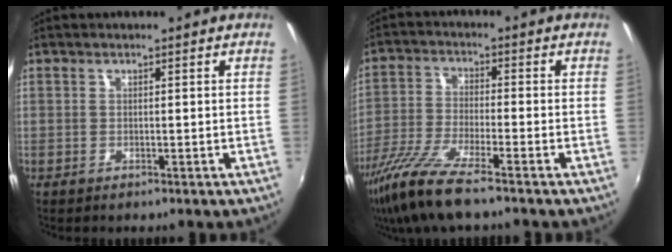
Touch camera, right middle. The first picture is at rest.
{"total": 11.5, "force": [-8.4, 1.2, 7.7], "torque": [-0.167, -0.030, -0.164]}